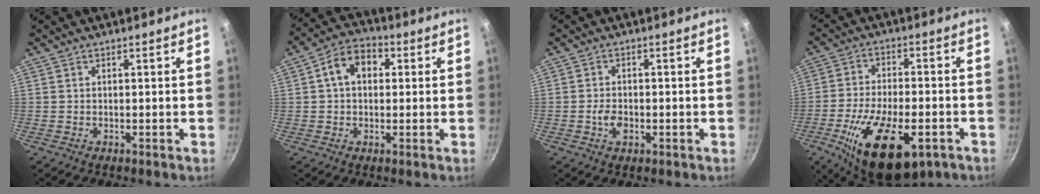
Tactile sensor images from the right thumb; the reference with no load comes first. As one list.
[{"total": 8.4, "force": [1.7, 6.0, 5.7], "torque": [-0.066, 0.021, 0.012]}, {"total": 3.3, "force": [-1.0, 2.1, 2.4], "torque": [-0.043, 0.008, -0.020]}, {"total": 19.9, "force": [-8.2, 9.2, 15.7], "torque": [-0.259, 0.011, -0.129]}]